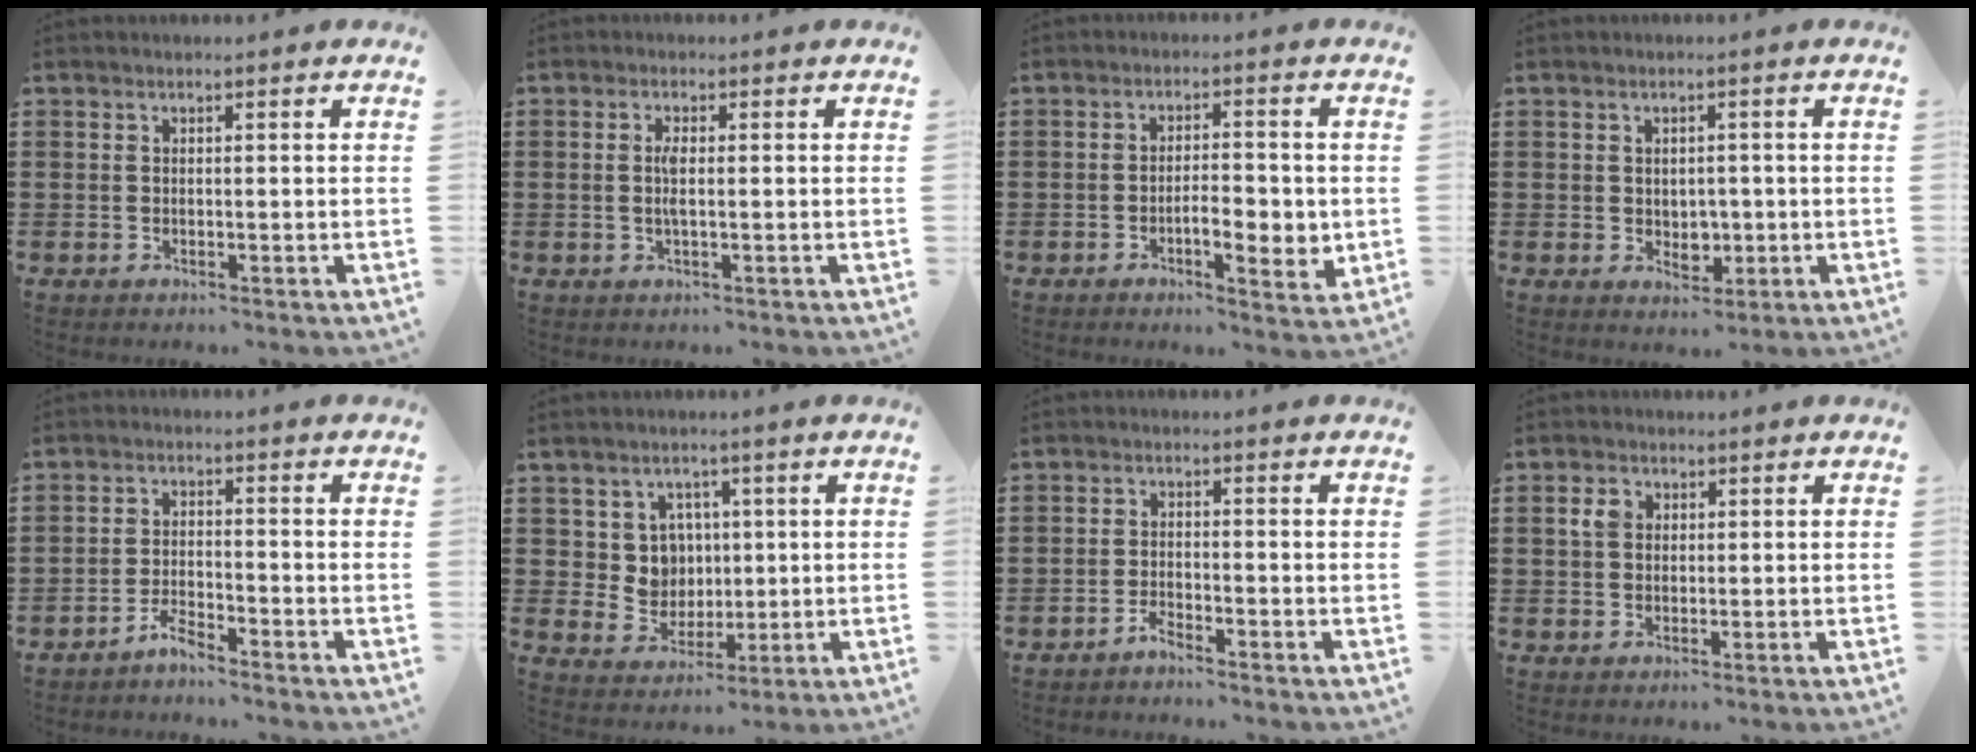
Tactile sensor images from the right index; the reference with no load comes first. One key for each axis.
{"total": 2.4, "fx": -0.1, "fy": 0.5, "fz": 2.4, "tx": -0.054, "ty": -0.004, "tz": -0.005}
{"total": 5.5, "fx": -1.3, "fy": 2.1, "fz": 5.0, "tx": -0.078, "ty": 0.005, "tz": -0.024}
{"total": 2.6, "fx": 0.0, "fy": 2.1, "fz": 1.6, "tx": -0.027, "ty": 0.002, "tz": -0.002}
{"total": 2.7, "fx": -2.7, "fy": 0.1, "fz": 0.6, "tx": -0.024, "ty": 0.003, "tz": -0.056}
{"total": 5.9, "fx": 1.6, "fy": 5.2, "fz": 2.2, "tx": -0.058, "ty": 0.012, "tz": 0.028}
{"total": 1.8, "fx": -1.8, "fy": -0.1, "fz": 0.3, "tx": -0.010, "ty": 0.004, "tz": -0.035}
{"total": 2.6, "fx": 0.7, "fy": 2.0, "fz": 1.5, "tx": -0.036, "ty": 0.010, "tz": 0.011}